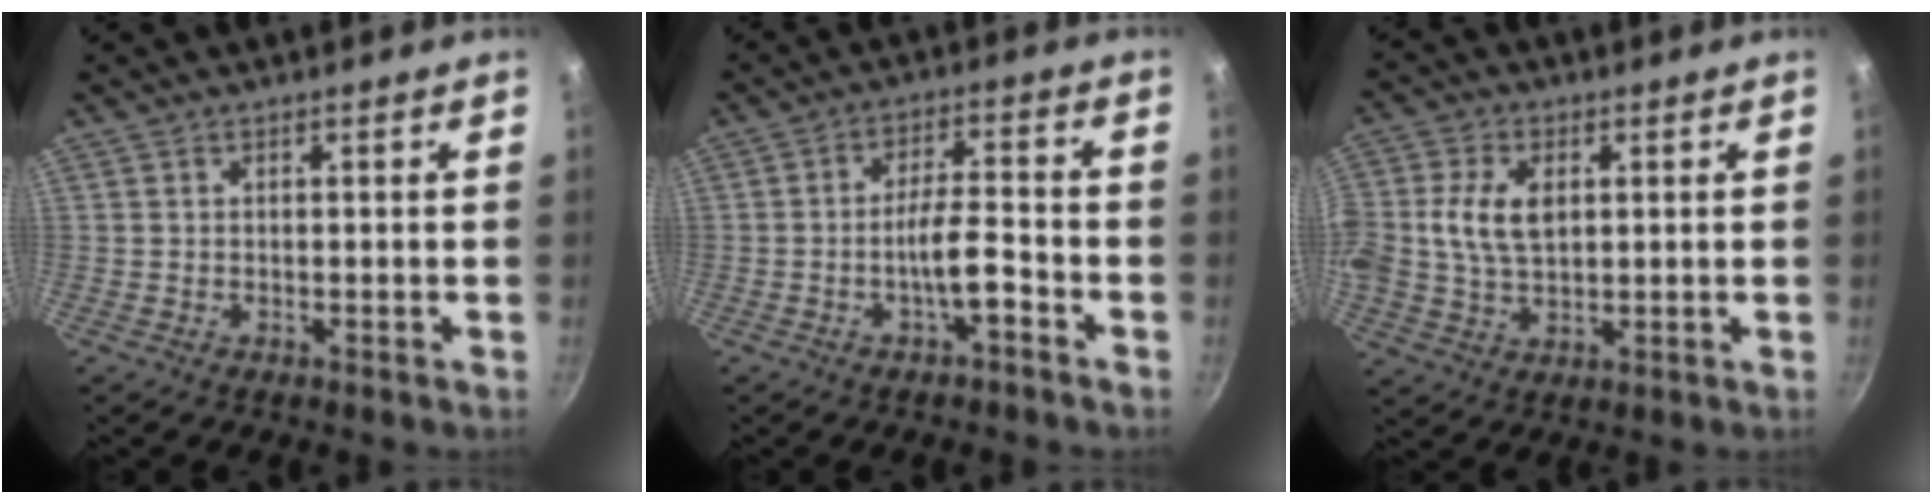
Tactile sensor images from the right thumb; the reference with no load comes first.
{"total": 6.5, "force": [-3.1, 1.5, 5.5], "torque": [-0.091, 0.033, -0.053]}
{"total": 9.4, "force": [1.5, 6.2, 6.9], "torque": [-0.122, 0.003, 0.023]}